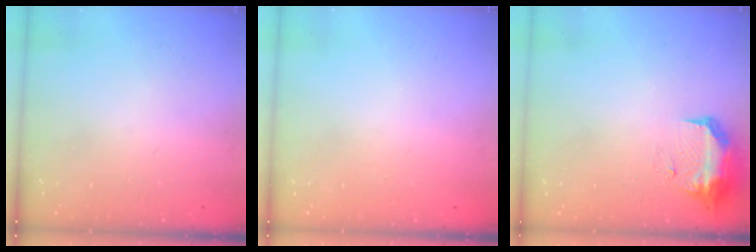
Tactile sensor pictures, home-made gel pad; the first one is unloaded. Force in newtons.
{"total": 0.0}
{"total": 15.7, "press": 10.5, "slide": 11.7}